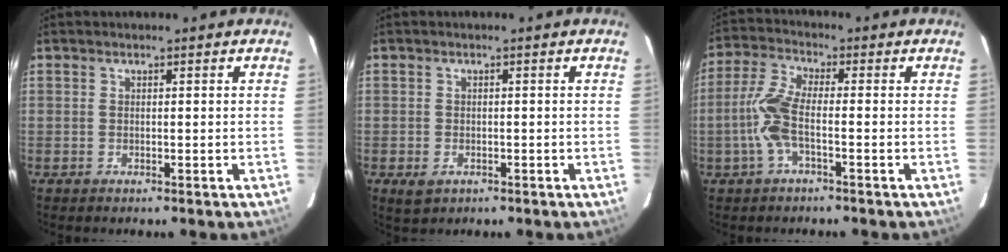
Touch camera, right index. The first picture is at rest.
{"total": 2.8, "force": [-1.3, 2.1, 1.5], "torque": [-0.028, -0.005, -0.018]}
{"total": 7.4, "force": [-2.1, 1.7, 6.9], "torque": [-0.163, 0.006, -0.045]}